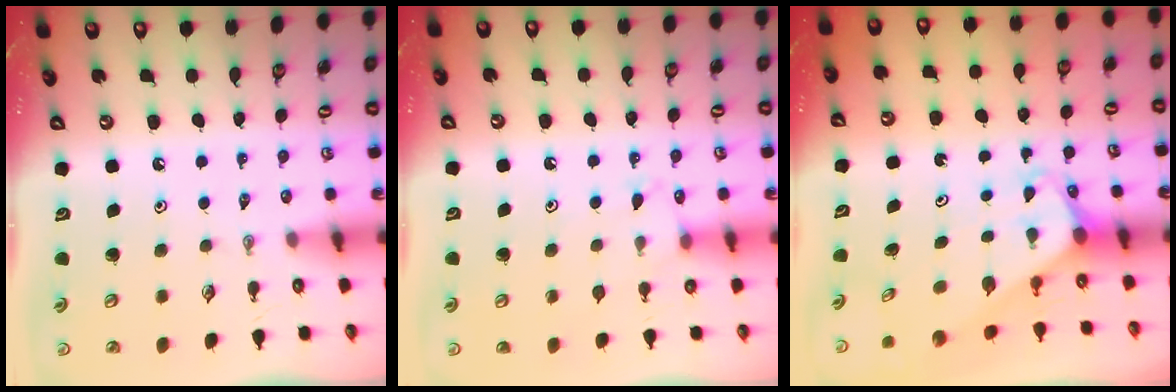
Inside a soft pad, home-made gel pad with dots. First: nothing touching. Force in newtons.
{"total": 5.2, "press": 5.1, "slide": 0.7}
{"total": 2.0, "press": 2.0, "slide": 0.0}